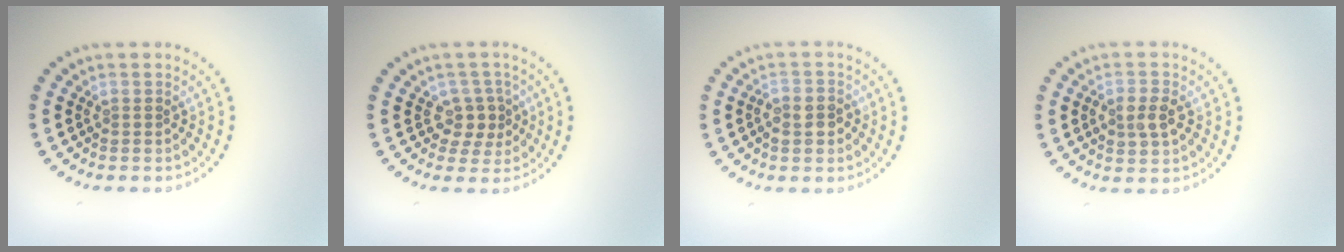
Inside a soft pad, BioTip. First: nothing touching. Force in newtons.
{"total": 2.3, "press": 2.0, "slide": 1.1}
{"total": 2.2, "press": 2.1, "slide": 0.7}
{"total": 2.4, "press": 2.4, "slide": 0.4}